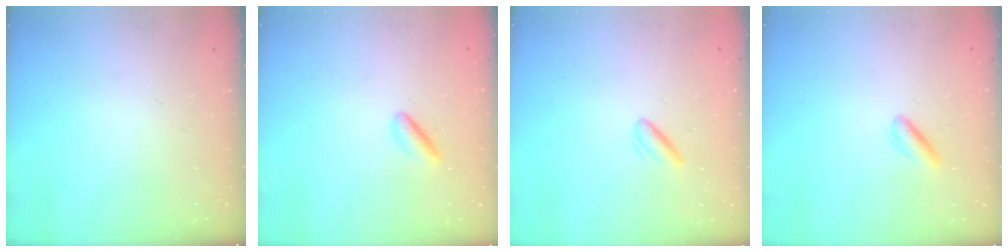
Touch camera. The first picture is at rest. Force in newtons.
{"total": 2.7, "press": 2.6, "slide": 0.7}
{"total": 3.0, "press": 2.7, "slide": 1.3}
{"total": 2.8, "press": 2.6, "slide": 0.8}